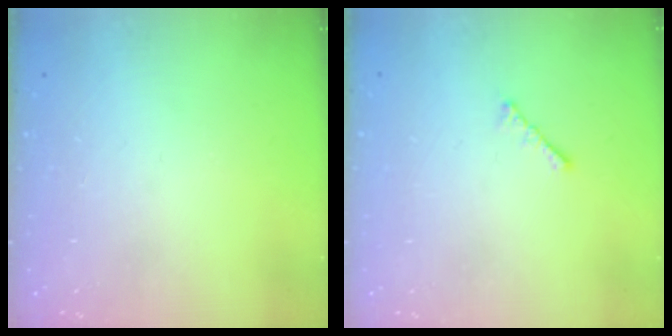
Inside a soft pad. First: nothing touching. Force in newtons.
{"total": 1.7, "press": 1.6, "slide": 0.5}